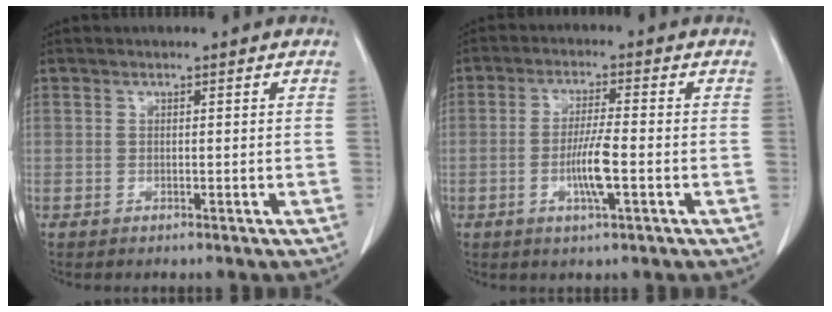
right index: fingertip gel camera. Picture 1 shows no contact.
{"total": 5.8, "force": [-1.7, 0.2, 5.6], "torque": [-0.109, -0.007, -0.031]}